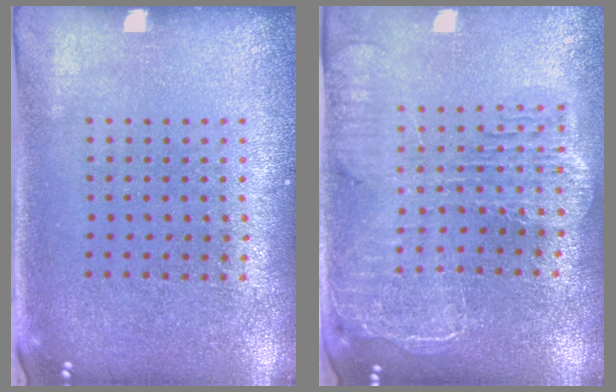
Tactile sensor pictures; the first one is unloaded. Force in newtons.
{"total": 2.3, "press": 2.0, "slide": 1.1}